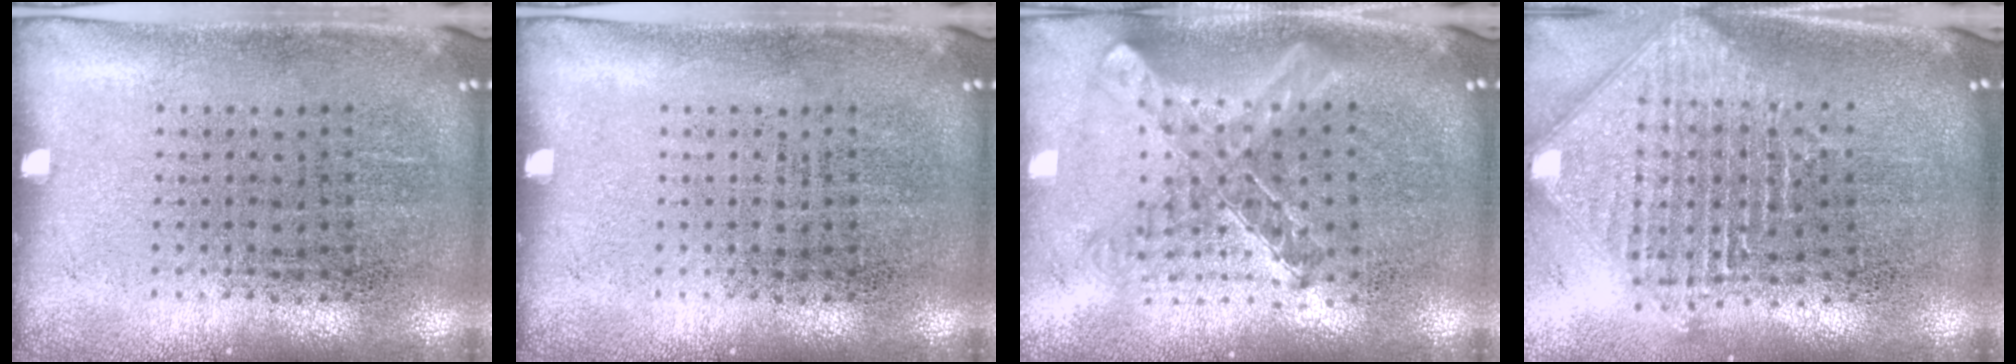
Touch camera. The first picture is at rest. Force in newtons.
{"total": 0.0}
{"total": 1.1, "press": 1.0, "slide": 0.2}
{"total": 2.5, "press": 1.9, "slide": 1.6}